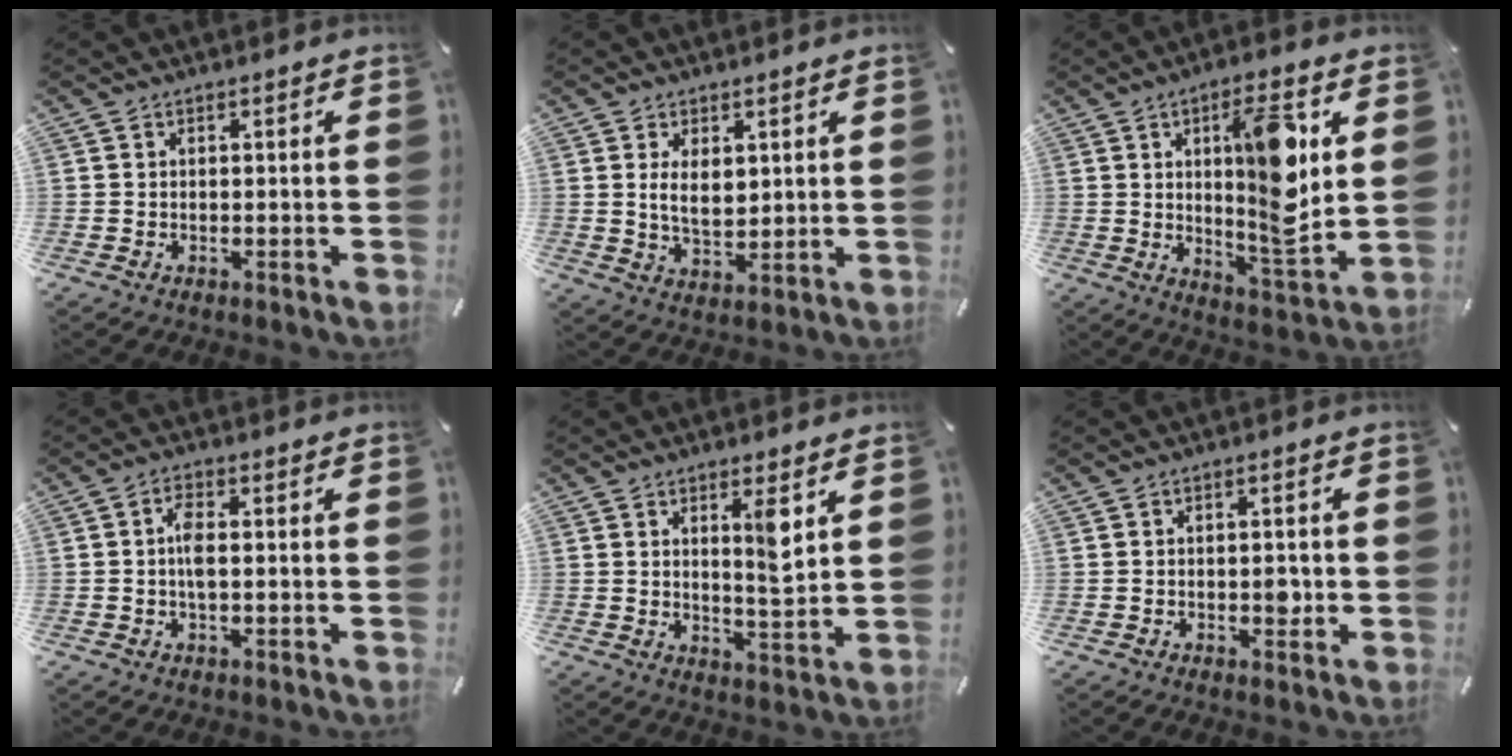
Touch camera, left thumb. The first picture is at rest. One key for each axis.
{"total": 6.2, "fx": 1.5, "fy": 3.8, "fz": 4.6, "tx": -0.086, "ty": -0.001, "tz": 0.024}
{"total": 15.4, "fx": 3.8, "fy": 4.2, "fz": 14.3, "tx": -0.214, "ty": -0.017, "tz": 0.053}
{"total": 4.1, "fx": -0.2, "fy": 1.6, "fz": 3.8, "tx": -0.079, "ty": 0.002, "tz": -0.007}
{"total": 6.4, "fx": 3.1, "fy": 1.0, "fz": 5.5, "tx": -0.084, "ty": -0.019, "tz": 0.043}
{"total": 3.1, "fx": -0.5, "fy": 1.8, "fz": 2.5, "tx": -0.028, "ty": 0.000, "tz": -0.012}